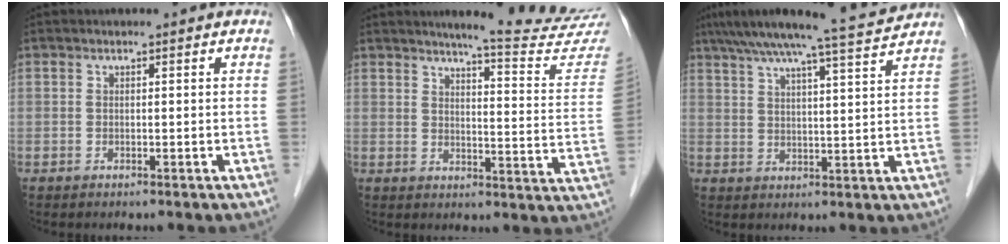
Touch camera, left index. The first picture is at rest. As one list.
[{"total": 16.6, "force": [15.8, -0.8, 5.2], "torque": [-0.067, -0.109, 0.173]}, {"total": 11.2, "force": [10.1, -1.3, 4.6], "torque": [-0.081, -0.001, 0.146]}]